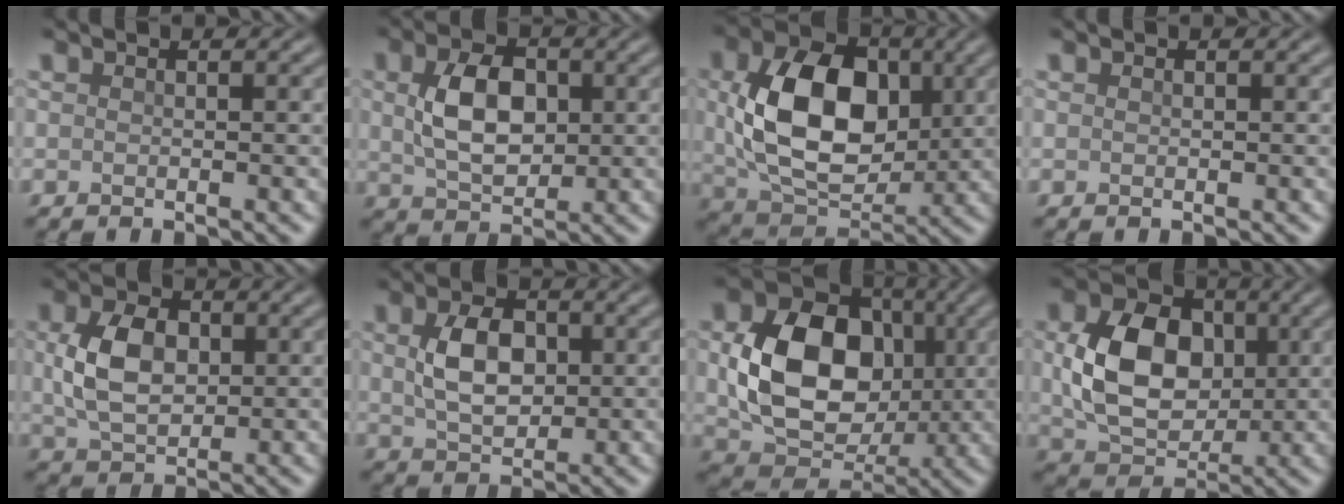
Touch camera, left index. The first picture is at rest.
{"total": 5.9, "force": [0.8, 3.9, 4.5], "torque": [-0.092, 0.001, 0.015]}
{"total": 11.0, "force": [1.1, 7.4, 8.0], "torque": [-0.157, -0.001, 0.026]}
{"total": 0.0}
{"total": 5.8, "force": [0.7, 4.0, 4.2], "torque": [-0.092, 0.003, 0.014]}
{"total": 5.2, "force": [0.7, 3.4, 3.9], "torque": [-0.084, 0.002, 0.012]}
{"total": 11.4, "force": [0.5, 8.5, 7.5], "torque": [-0.151, -0.006, 0.017]}
{"total": 8.9, "force": [0.8, 6.4, 6.1], "torque": [-0.124, 0.001, 0.018]}